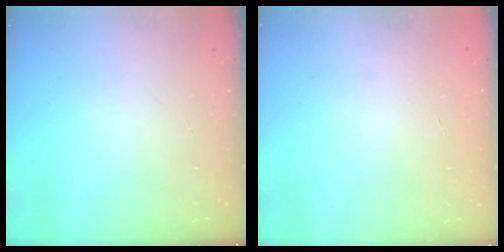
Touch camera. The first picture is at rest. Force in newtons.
{"total": 0.0}